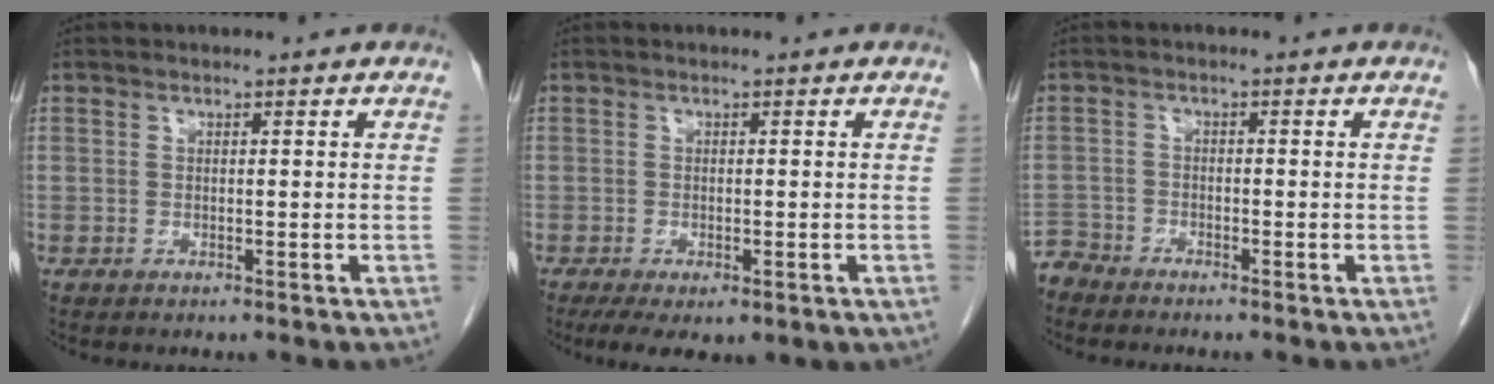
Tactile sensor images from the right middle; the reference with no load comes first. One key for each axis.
{"total": 7.3, "fx": -4.1, "fy": 3.4, "fz": 5.0, "tx": -0.080, "ty": -0.014, "tz": -0.057}
{"total": 3.0, "fx": -2.9, "fy": 0.5, "fz": -0.5, "tx": 0.013, "ty": -0.007, "tz": -0.058}